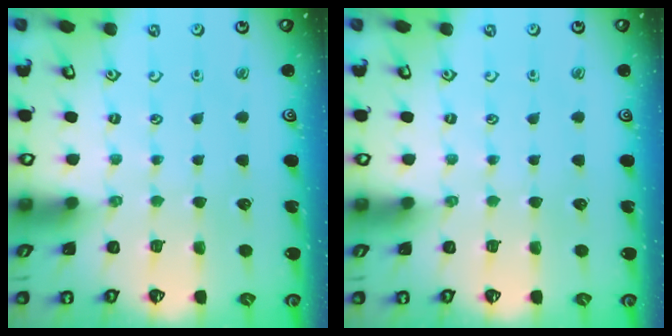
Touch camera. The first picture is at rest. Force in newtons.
{"total": 0.0}